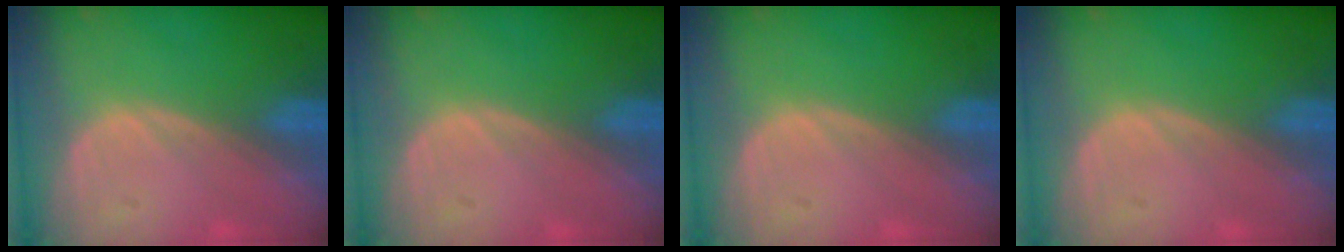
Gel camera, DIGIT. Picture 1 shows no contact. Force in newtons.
{"total": 0.0}
{"total": 0.0}
{"total": 0.0}